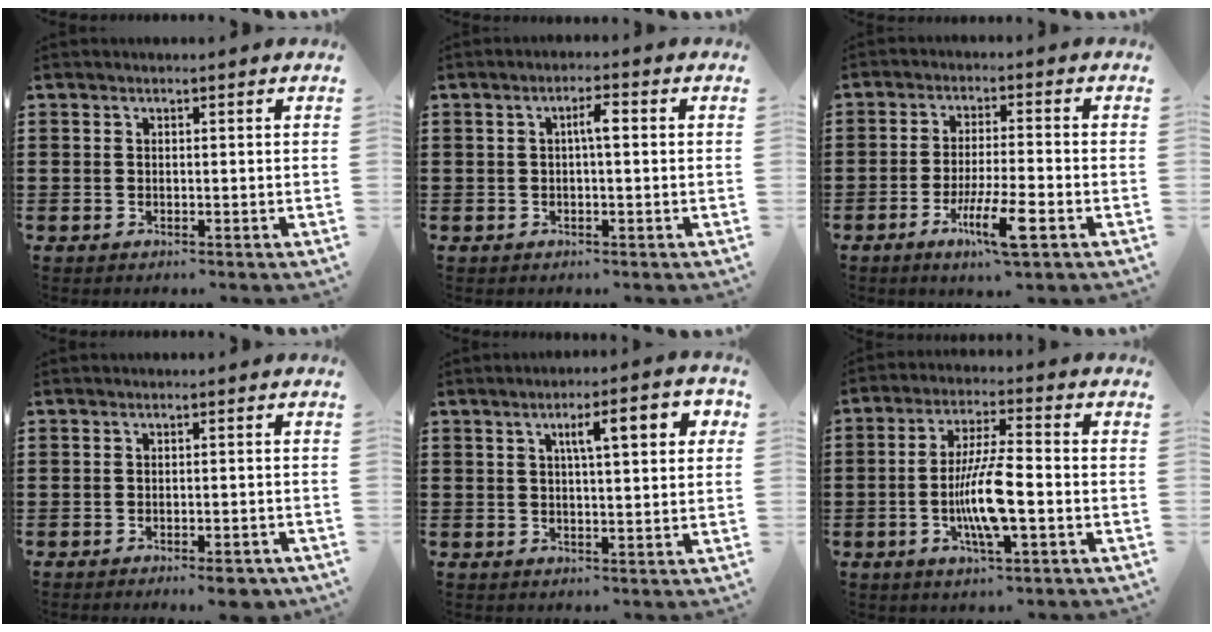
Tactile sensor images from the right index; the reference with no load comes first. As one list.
[{"total": 2.6, "force": [0.1, 0.5, 2.6], "torque": [-0.049, 0.003, -0.001]}, {"total": 7.6, "force": [-3.6, 1.0, 6.7], "torque": [-0.123, -0.008, -0.065]}, {"total": 2.0, "force": [-1.6, 0.2, 1.1], "torque": [-0.020, 0.002, -0.029]}, {"total": 6.1, "force": [2.0, 1.5, 5.6], "torque": [-0.090, -0.002, 0.024]}, {"total": 9.2, "force": [-2.4, 2.0, 8.7], "torque": [-0.177, -0.008, -0.048]}]